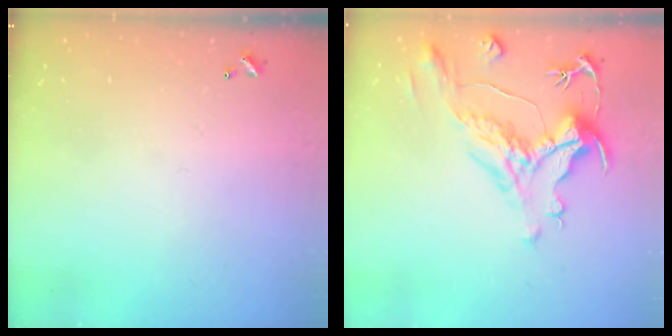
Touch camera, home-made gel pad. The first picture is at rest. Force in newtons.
{"total": 1.6, "press": 0.6, "slide": 1.5}